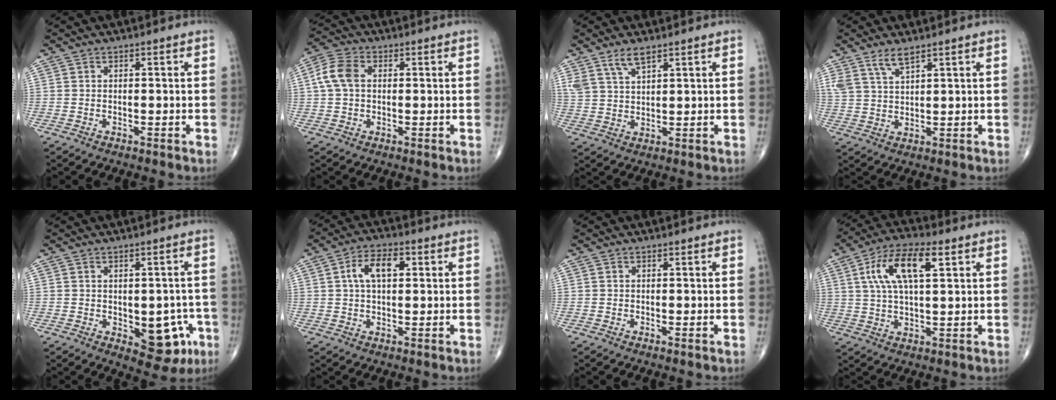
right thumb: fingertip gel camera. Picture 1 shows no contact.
{"total": 6.1, "force": [0.9, 4.2, 4.4], "torque": [-0.097, 0.017, 0.012]}
{"total": 4.8, "force": [3.4, 1.6, 2.9], "torque": [-0.057, -0.014, 0.073]}
{"total": 4.3, "force": [3.2, 1.1, 2.6], "torque": [-0.053, -0.014, 0.069]}
{"total": 9.3, "force": [-2.6, 5.2, 7.3], "torque": [-0.047, 0.006, -0.022]}
{"total": 7.3, "force": [1.8, 3.9, 5.9], "torque": [-0.103, 0.013, 0.029]}
{"total": 0.0}
{"total": 12.3, "force": [4.1, 4.8, 10.5], "torque": [-0.201, 0.009, 0.073]}